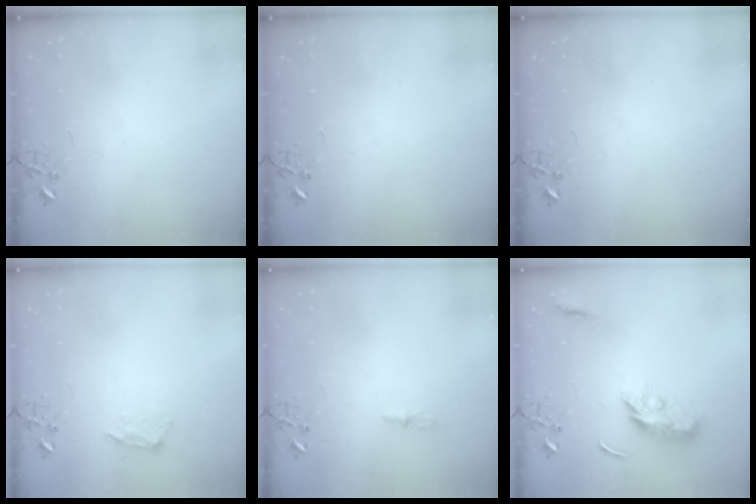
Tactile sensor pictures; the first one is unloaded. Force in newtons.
{"total": 0.0}
{"total": 0.0}
{"total": 9.0, "press": 8.9, "slide": 1.1}
{"total": 4.4, "press": 4.3, "slide": 0.5}
{"total": 10.2, "press": 10.2, "slide": 0.1}